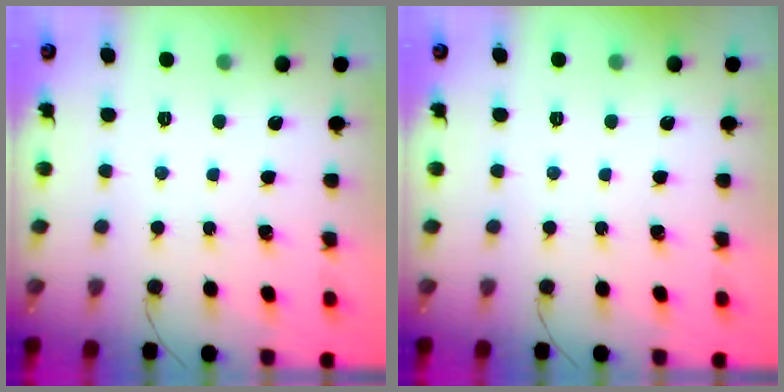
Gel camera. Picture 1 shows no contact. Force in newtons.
{"total": 0.0}